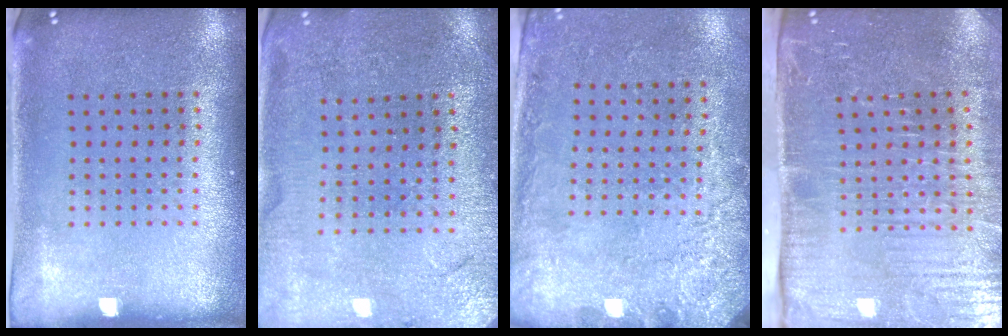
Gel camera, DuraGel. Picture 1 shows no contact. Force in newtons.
{"total": 0.5, "press": 0.5, "slide": 0.2}
{"total": 2.7, "press": 2.0, "slide": 1.8}
{"total": 5.2, "press": 4.5, "slide": 2.6}